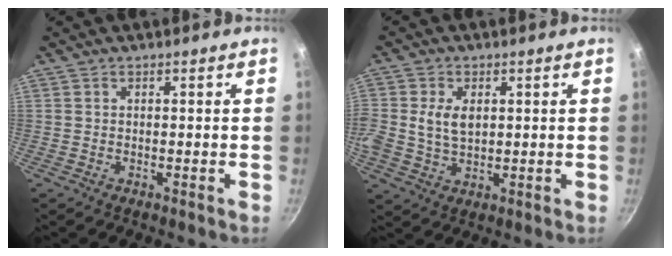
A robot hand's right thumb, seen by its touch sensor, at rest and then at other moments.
{"total": 6.5, "force": [1.0, 4.4, 4.6], "torque": [-0.084, -0.001, 0.020]}